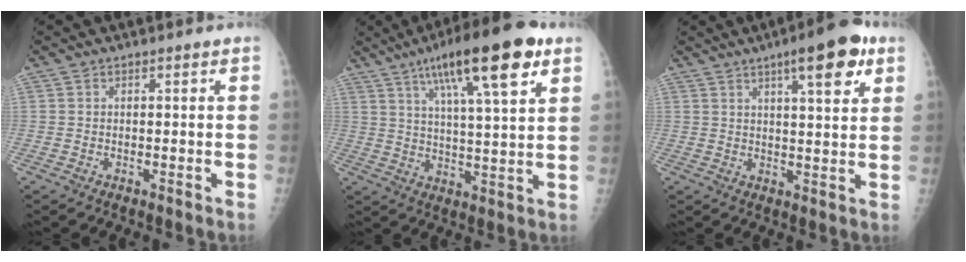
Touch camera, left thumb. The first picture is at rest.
{"total": 17.1, "force": [8.9, 3.5, 14.1], "torque": [-0.213, -0.020, 0.139]}
{"total": 10.5, "force": [5.4, 2.7, 8.6], "torque": [-0.103, -0.018, 0.071]}